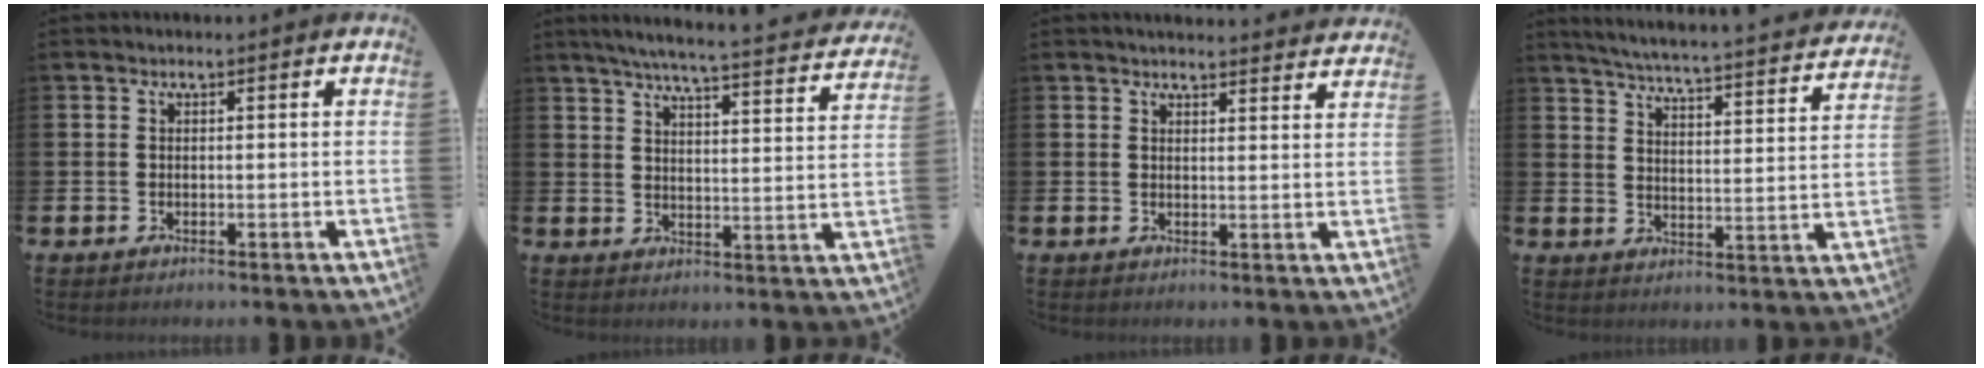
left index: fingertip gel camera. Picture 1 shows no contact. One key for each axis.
{"total": 5.9, "fx": 5.4, "fy": 0.0, "fz": 2.2, "tx": -0.059, "ty": -0.040, "tz": 0.090}
{"total": 3.2, "fx": 3.1, "fy": 0.2, "fz": 0.1, "tx": 0.002, "ty": -0.021, "tz": 0.055}
{"total": 4.9, "fx": 4.7, "fy": -0.2, "fz": 1.4, "tx": -0.051, "ty": -0.043, "tz": 0.075}